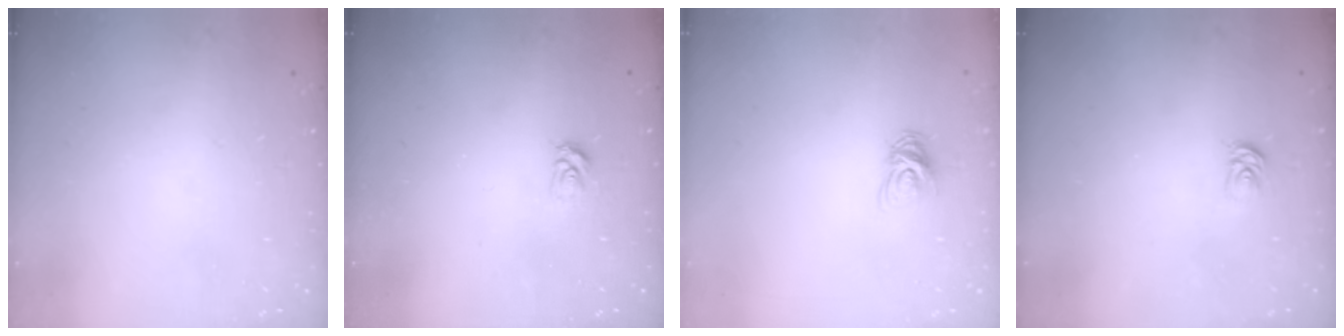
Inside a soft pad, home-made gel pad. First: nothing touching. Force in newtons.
{"total": 3.1, "press": 3.1, "slide": 0.3}
{"total": 5.5, "press": 5.5, "slide": 0.7}
{"total": 2.6, "press": 2.6, "slide": 0.3}